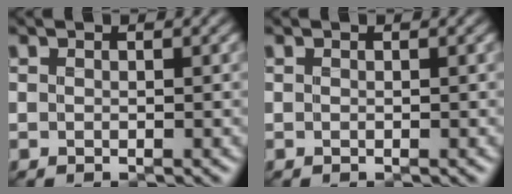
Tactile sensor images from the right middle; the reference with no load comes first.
{"total": 0.0}